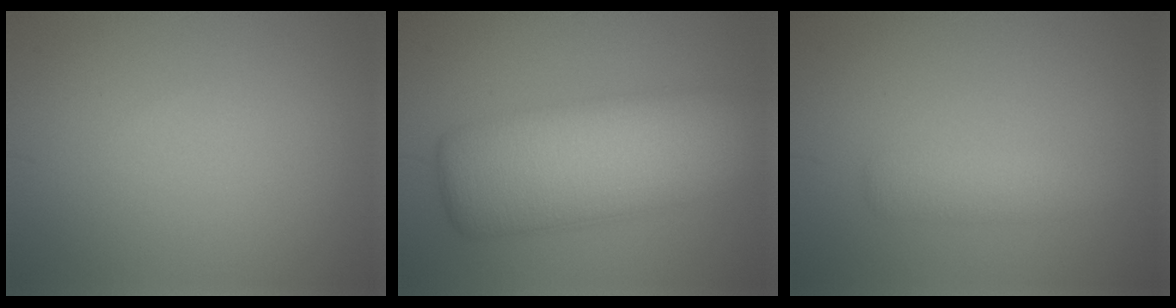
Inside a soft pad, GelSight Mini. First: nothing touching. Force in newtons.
{"total": 11.5, "press": 11.5, "slide": 0.5}
{"total": 2.2, "press": 2.2, "slide": 0.0}